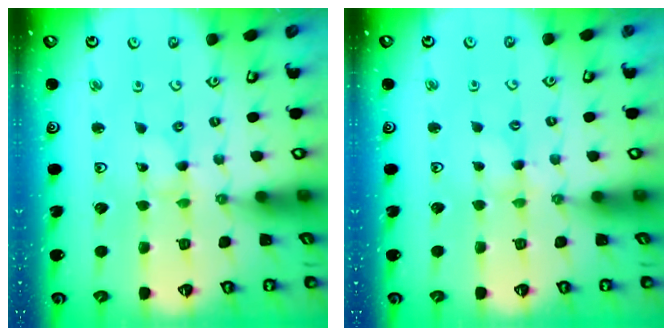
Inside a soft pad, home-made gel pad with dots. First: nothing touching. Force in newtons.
{"total": 1.7, "press": 1.6, "slide": 0.3}